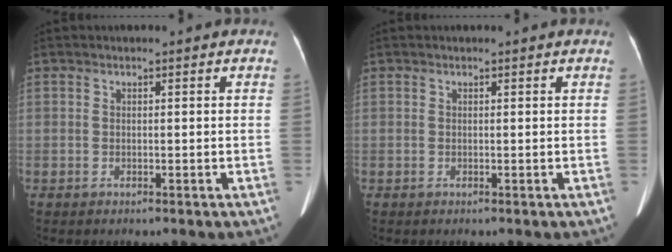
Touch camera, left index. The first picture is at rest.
{"total": 1.1, "force": [1.0, 0.0, 0.4], "torque": [-0.005, -0.007, 0.006]}